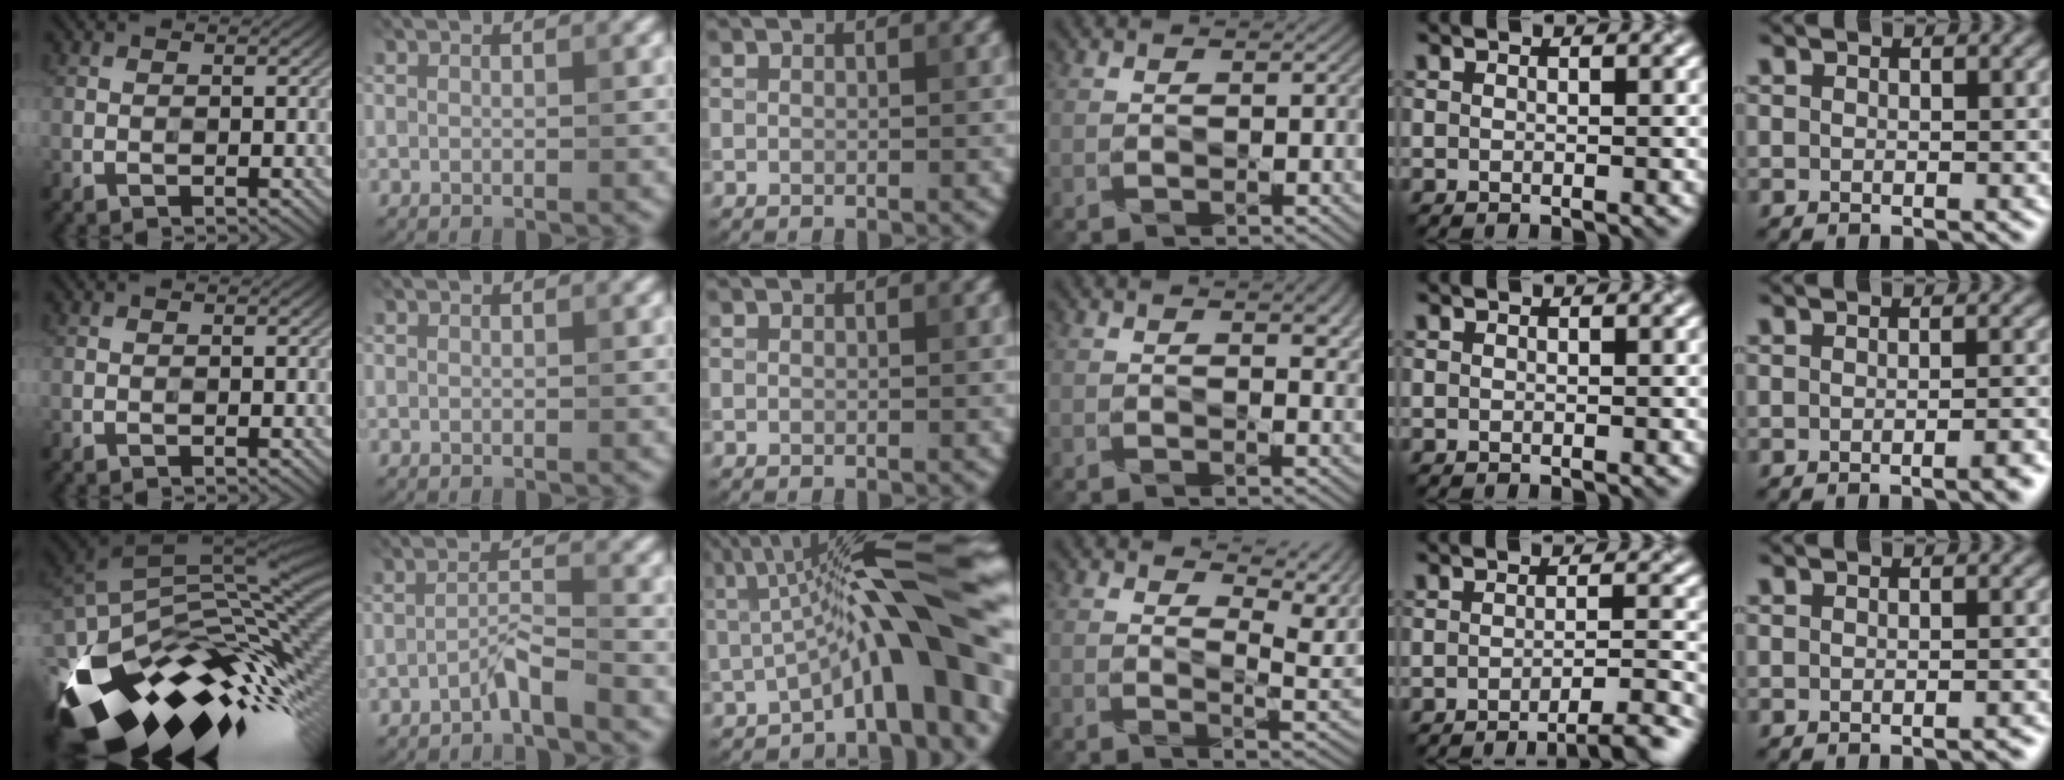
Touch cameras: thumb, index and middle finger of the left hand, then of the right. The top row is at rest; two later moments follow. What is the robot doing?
{"motion": "twist", "object": "bottle cap"}